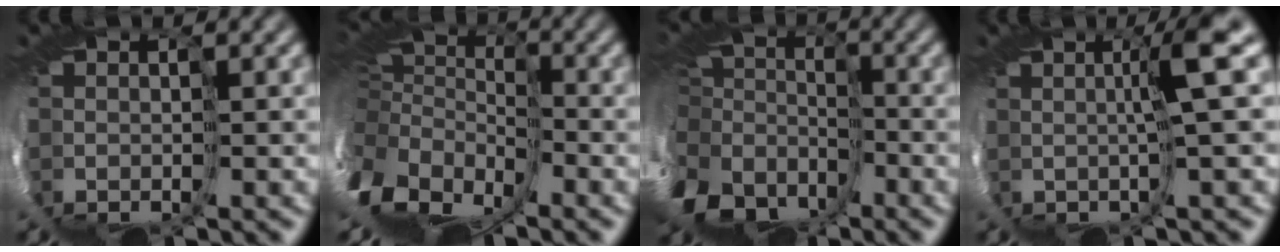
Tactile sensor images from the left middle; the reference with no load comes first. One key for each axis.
{"total": 12.6, "fx": -3.3, "fy": 8.7, "fz": 8.5, "tx": -0.233, "ty": -0.033, "tz": -0.033}
{"total": 13.4, "fx": -4.9, "fy": 9.8, "fz": 7.7, "tx": -0.215, "ty": -0.043, "tz": -0.048}
{"total": 3.9, "fx": 1.7, "fy": -0.6, "fz": 3.4, "tx": -0.053, "ty": 0.010, "tz": 0.014}